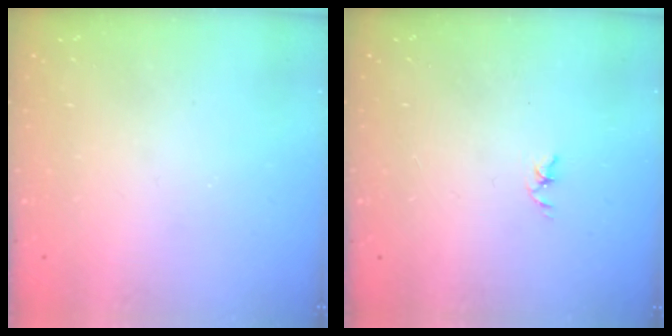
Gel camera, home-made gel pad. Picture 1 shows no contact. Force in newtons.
{"total": 1.8, "press": 1.7, "slide": 0.3}